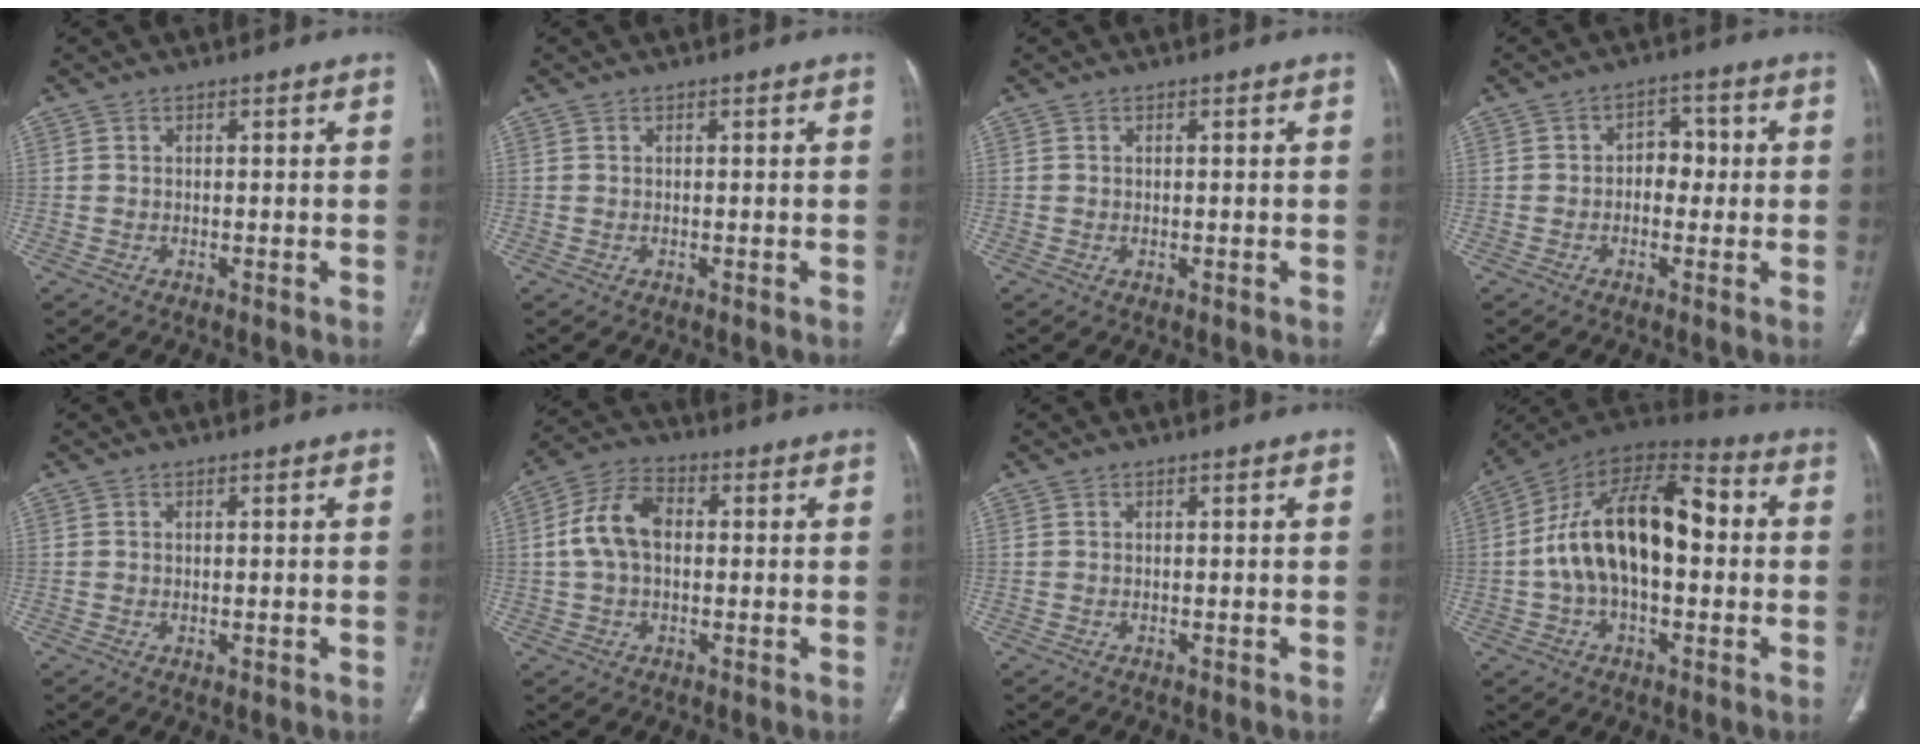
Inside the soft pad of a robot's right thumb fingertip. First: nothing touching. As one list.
[{"total": 0.0}, {"total": 0.0}, {"total": 4.9, "force": [-0.1, 3.6, 3.4], "torque": [-0.020, 0.016, -0.009]}, {"total": 0.8, "force": [-0.1, 0.4, 0.7], "torque": [-0.013, -0.005, 0.001]}, {"total": 9.3, "force": [0.6, 6.0, 7.1], "torque": [-0.138, 0.026, 0.005]}, {"total": 0.0}, {"total": 20.4, "force": [0.4, 11.1, 17.0], "torque": [-0.289, 0.046, 0.000]}]